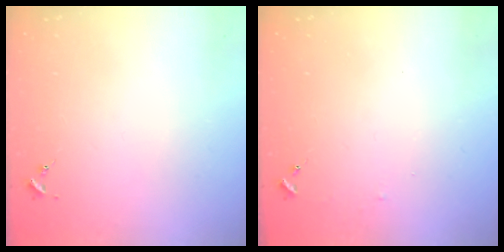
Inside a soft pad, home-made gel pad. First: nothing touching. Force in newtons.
{"total": 3.2, "press": 3.2, "slide": 0.3}